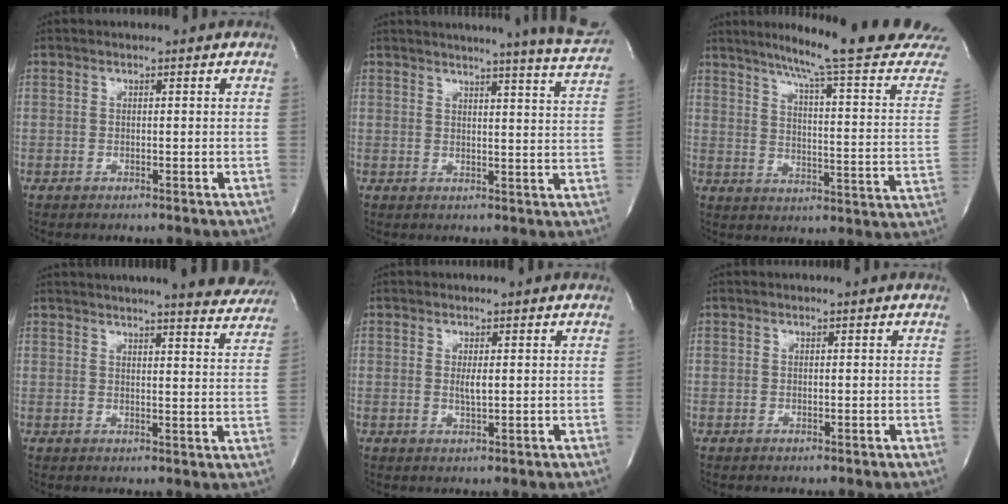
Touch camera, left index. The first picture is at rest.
{"total": 14.5, "force": [13.5, -1.3, 5.2], "torque": [-0.077, -0.074, 0.145]}
{"total": 23.3, "force": [20.5, -1.3, 11.0], "torque": [-0.159, -0.085, 0.256]}
{"total": 15.9, "force": [14.6, 1.5, 6.2], "torque": [-0.075, -0.032, 0.160]}
{"total": 1.6, "force": [0.1, 0.2, 1.6], "torque": [-0.036, -0.007, 0.002]}
{"total": 0.0}